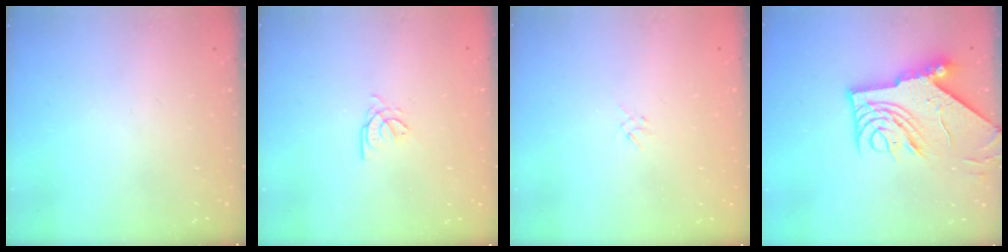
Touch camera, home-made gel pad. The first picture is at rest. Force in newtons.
{"total": 2.4, "press": 2.4, "slide": 0.1}
{"total": 1.3, "press": 1.2, "slide": 0.5}
{"total": 14.4, "press": 14.4, "slide": 1.3}